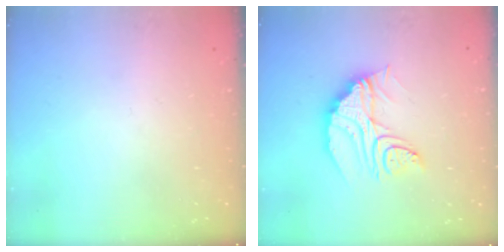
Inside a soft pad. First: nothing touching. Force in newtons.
{"total": 13.1, "press": 13.1, "slide": 1.1}